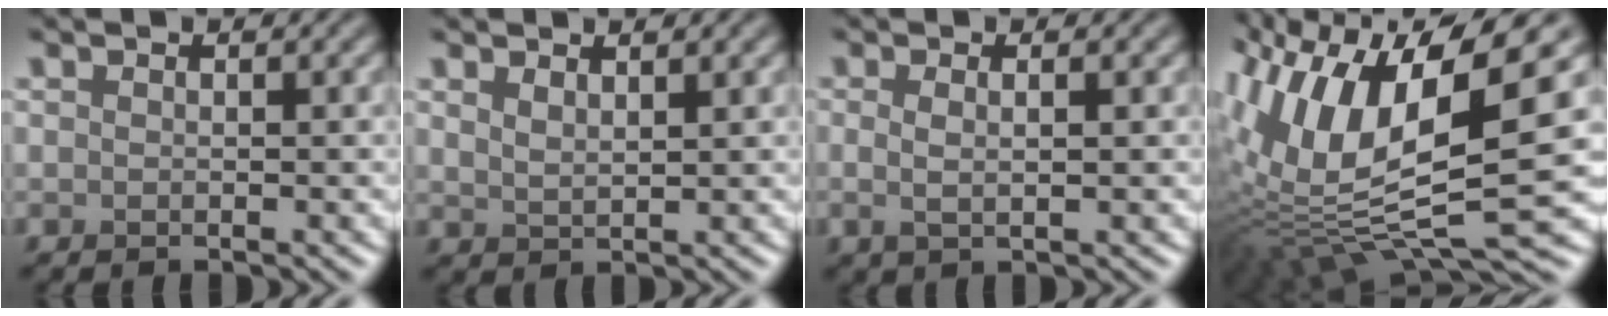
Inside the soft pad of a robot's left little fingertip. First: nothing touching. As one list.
[{"total": 1.5, "force": [1.3, 0.4, 0.8], "torque": [-0.019, -0.001, 0.026]}, {"total": 1.8, "force": [0.2, 0.5, 1.7], "torque": [-0.031, 0.001, 0.002]}, {"total": 14.8, "force": [2.8, 6.6, 13.0], "torque": [-0.273, -0.006, 0.049]}]